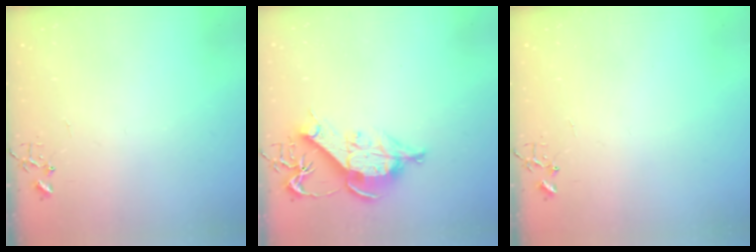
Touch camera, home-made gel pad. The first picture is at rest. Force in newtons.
{"total": 11.0, "press": 11.0, "slide": 1.3}
{"total": 0.0}